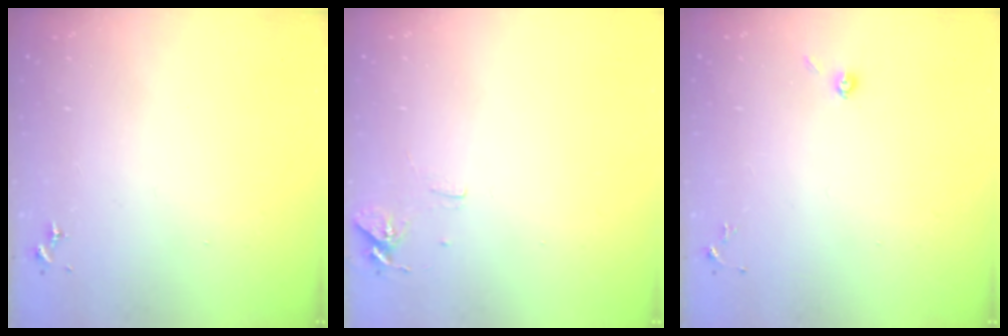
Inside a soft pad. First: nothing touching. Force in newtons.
{"total": 7.4, "press": 7.4, "slide": 0.6}
{"total": 3.9, "press": 3.8, "slide": 0.9}